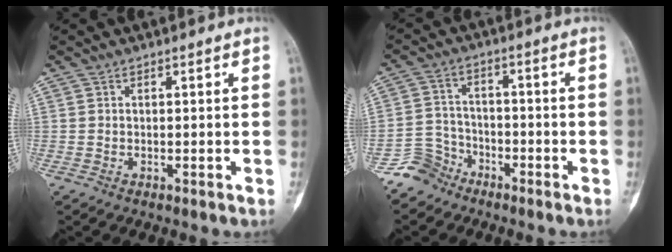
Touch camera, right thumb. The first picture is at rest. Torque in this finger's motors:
{"motor_torque": [0.11, 0.14, -0.05, -0.36, 0.01]}